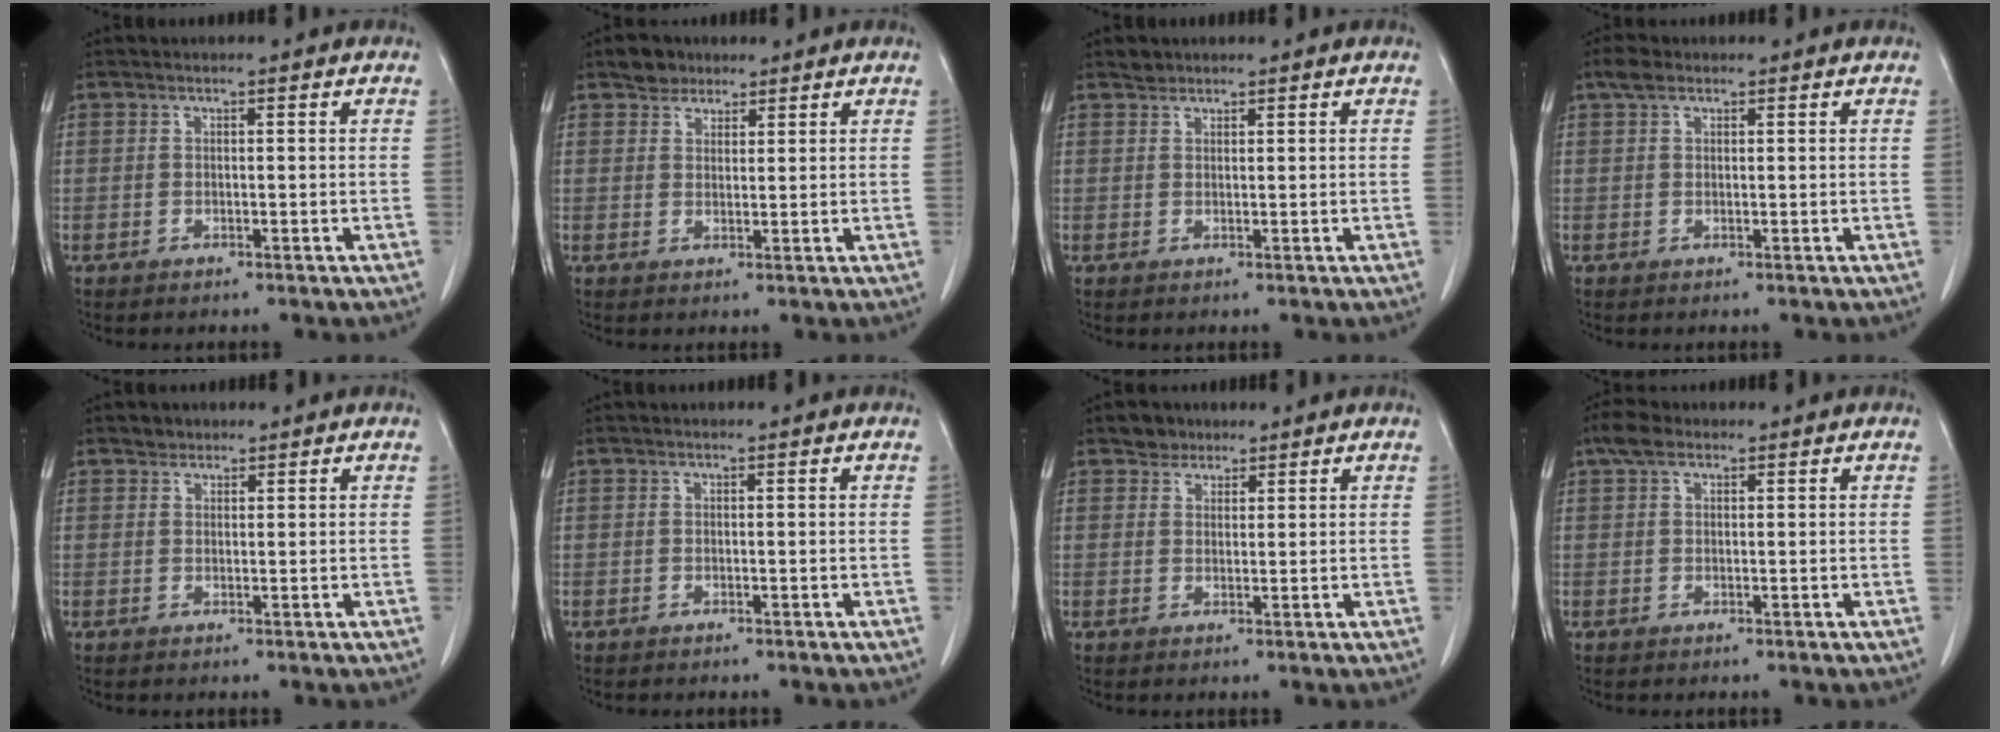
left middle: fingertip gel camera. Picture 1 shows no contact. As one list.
[{"total": 3.1, "force": [2.4, 1.9, 0.6], "torque": [-0.012, 0.008, 0.040]}, {"total": 1.1, "force": [1.0, 0.4, 0.0], "torque": [-0.001, 0.001, 0.018]}, {"total": 1.4, "force": [1.0, 0.7, 0.7], "torque": [-0.017, 0.013, 0.018]}, {"total": 1.5, "force": [1.2, 0.9, 0.1], "torque": [0.000, 0.001, 0.017]}, {"total": 0.0}, {"total": 2.6, "force": [2.0, 1.6, 0.3], "torque": [-0.005, 0.005, 0.032]}, {"total": 2.9, "force": [1.8, 1.5, 1.6], "torque": [-0.036, 0.018, 0.035]}]